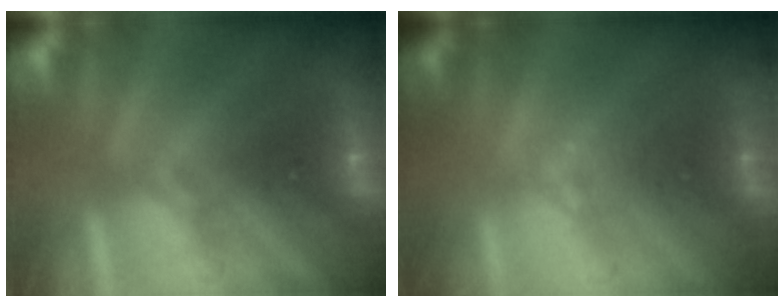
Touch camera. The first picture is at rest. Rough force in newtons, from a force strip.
{"total": 1.6}